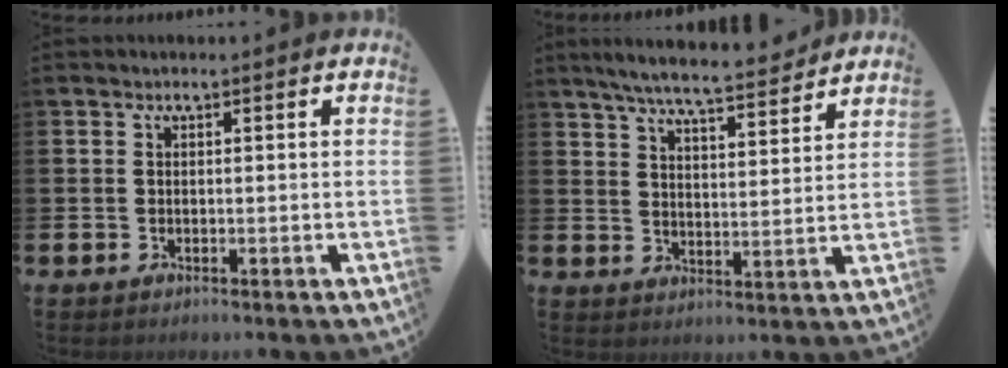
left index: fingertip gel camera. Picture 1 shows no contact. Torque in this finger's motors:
{"motor_torque": [0.97, -0.94, 0.65, 0.19]}